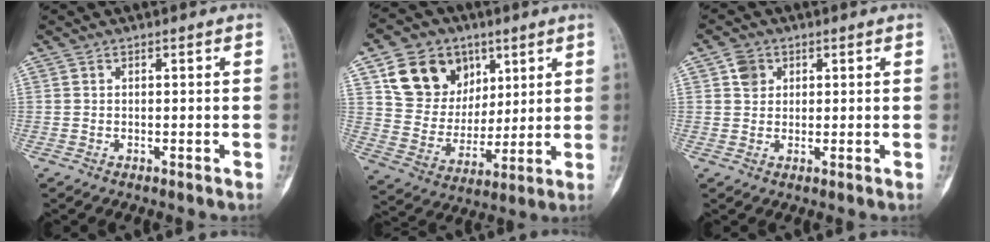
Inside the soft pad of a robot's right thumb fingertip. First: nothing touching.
{"total": 15.8, "force": [7.3, 12.4, 6.5], "torque": [-0.077, -0.020, 0.139]}
{"total": 3.2, "force": [1.2, 2.7, 1.1], "torque": [-0.004, -0.003, 0.018]}